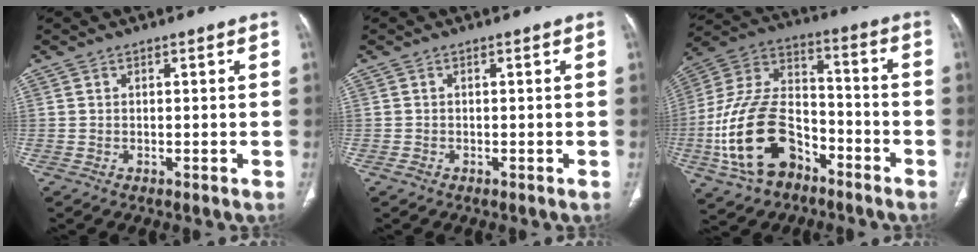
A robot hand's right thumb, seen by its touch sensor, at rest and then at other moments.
{"total": 0.7, "force": [-0.4, 0.5, 0.2], "torque": [-0.003, 0.001, -0.010]}
{"total": 20.4, "force": [-8.4, 12.8, 13.5], "torque": [-0.249, 0.064, -0.153]}